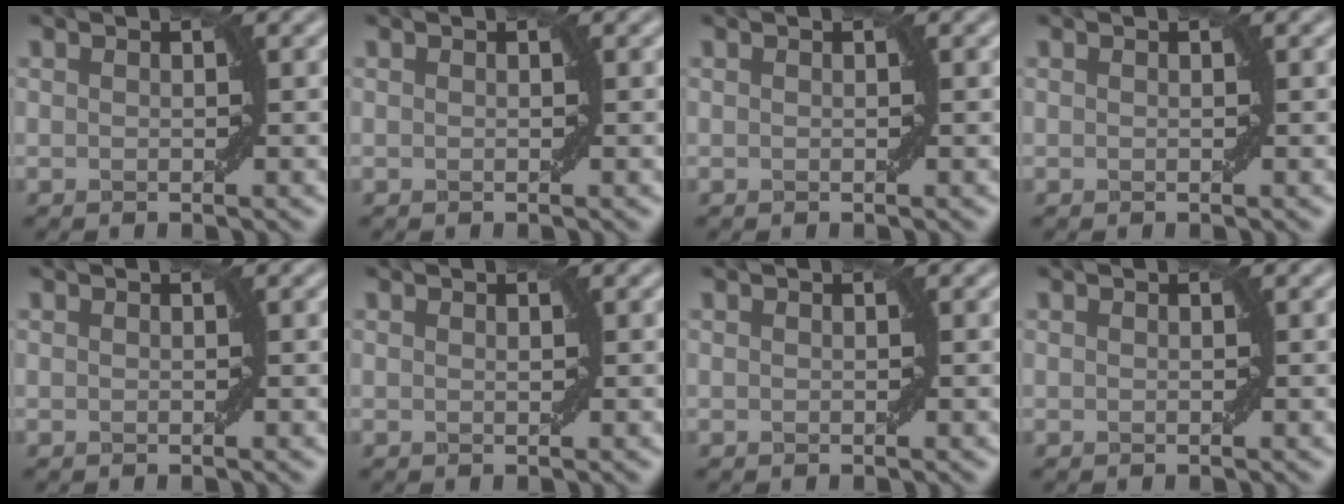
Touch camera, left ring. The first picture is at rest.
{"total": 0.0}
{"total": 0.0}
{"total": 0.0}
{"total": 0.0}
{"total": 0.0}
{"total": 0.0}
{"total": 0.0}